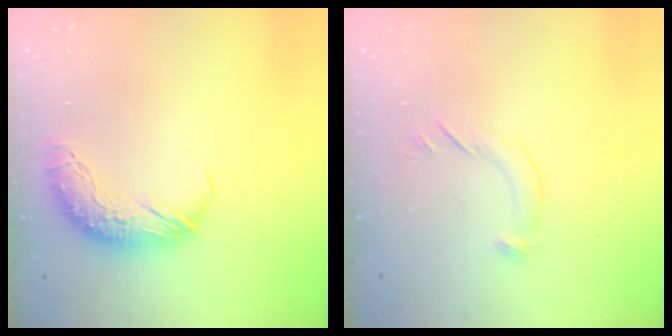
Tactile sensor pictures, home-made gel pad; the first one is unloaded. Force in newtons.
{"total": 5.8, "press": 5.8, "slide": 0.7}